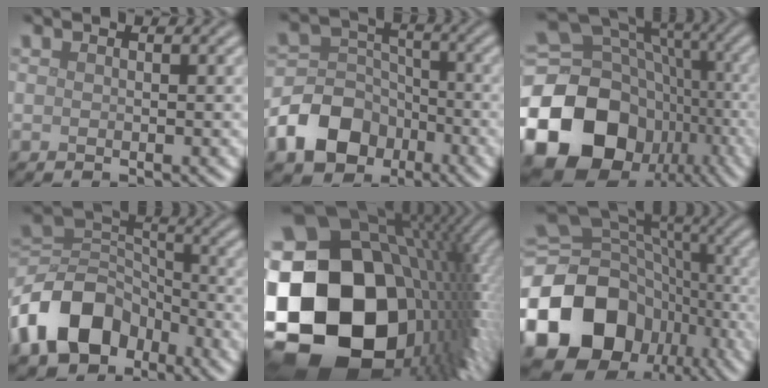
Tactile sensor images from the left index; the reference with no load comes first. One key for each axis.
{"total": 8.0, "fx": -4.0, "fy": 6.0, "fz": 3.5, "tx": -0.058, "ty": 0.000, "tz": -0.092}
{"total": 21.3, "fx": -7.5, "fy": 17.0, "fz": 10.3, "tx": -0.206, "ty": -0.037, "tz": -0.129}
{"total": 10.4, "fx": -5.5, "fy": 7.0, "fz": 5.3, "tx": -0.097, "ty": 0.000, "tz": -0.118}
{"total": 23.5, "fx": -3.2, "fy": 17.6, "fz": 15.2, "tx": -0.325, "ty": -0.041, "tz": -0.041}
{"total": 18.0, "fx": -6.7, "fy": 14.2, "fz": 8.9, "tx": -0.195, "ty": 0.004, "tz": -0.118}